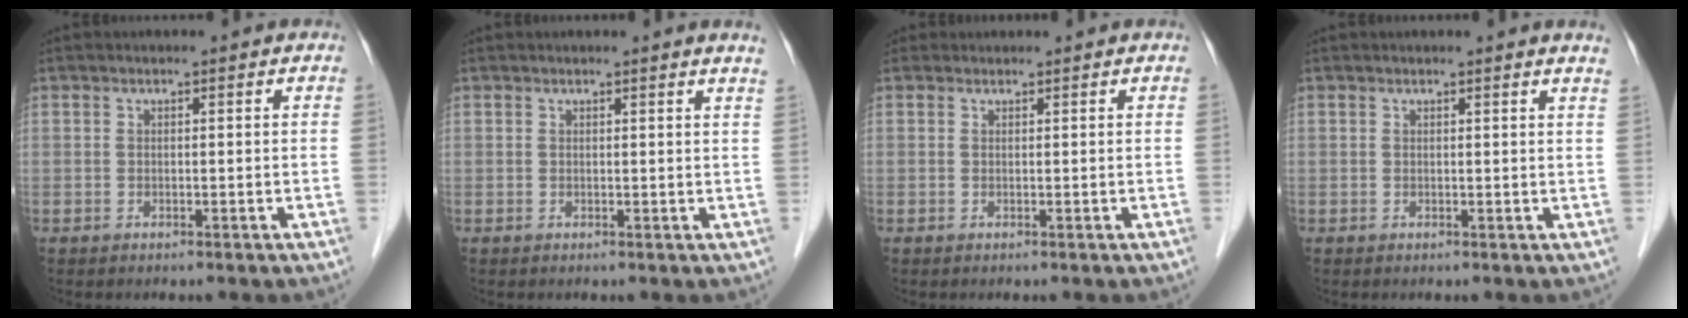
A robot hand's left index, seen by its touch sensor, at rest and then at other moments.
{"total": 1.8, "force": [1.6, -0.4, 0.6], "torque": [-0.021, -0.011, 0.013]}
{"total": 0.5, "force": [0.3, 0.4, -0.1], "torque": [0.003, 0.008, 0.010]}
{"total": 1.8, "force": [1.7, -0.4, 0.6], "torque": [-0.020, -0.010, 0.012]}